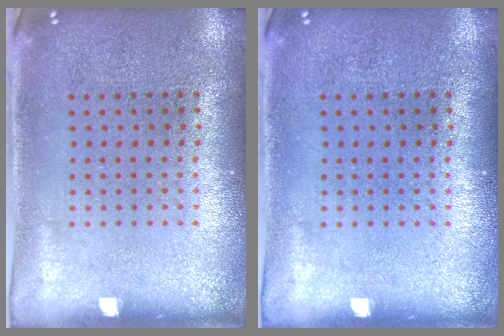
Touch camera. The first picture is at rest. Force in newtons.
{"total": 0.0}